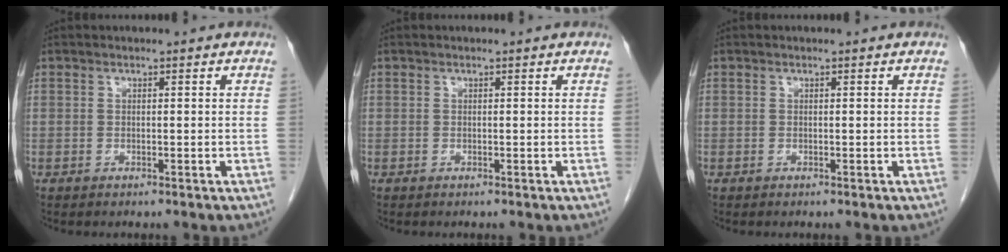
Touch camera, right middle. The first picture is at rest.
{"total": 0.0}
{"total": 0.0}